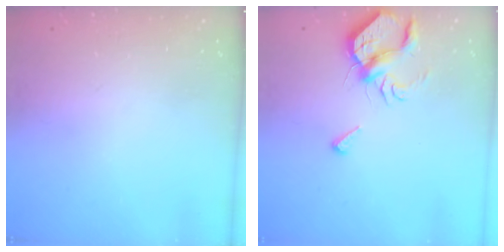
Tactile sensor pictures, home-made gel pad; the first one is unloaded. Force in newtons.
{"total": 7.2, "press": 7.2, "slide": 0.2}